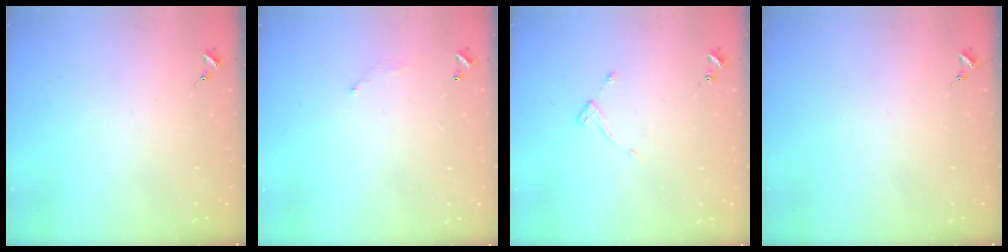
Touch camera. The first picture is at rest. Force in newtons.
{"total": 5.2, "press": 5.2, "slide": 0.3}
{"total": 3.6, "press": 3.6, "slide": 0.5}
{"total": 0.0}